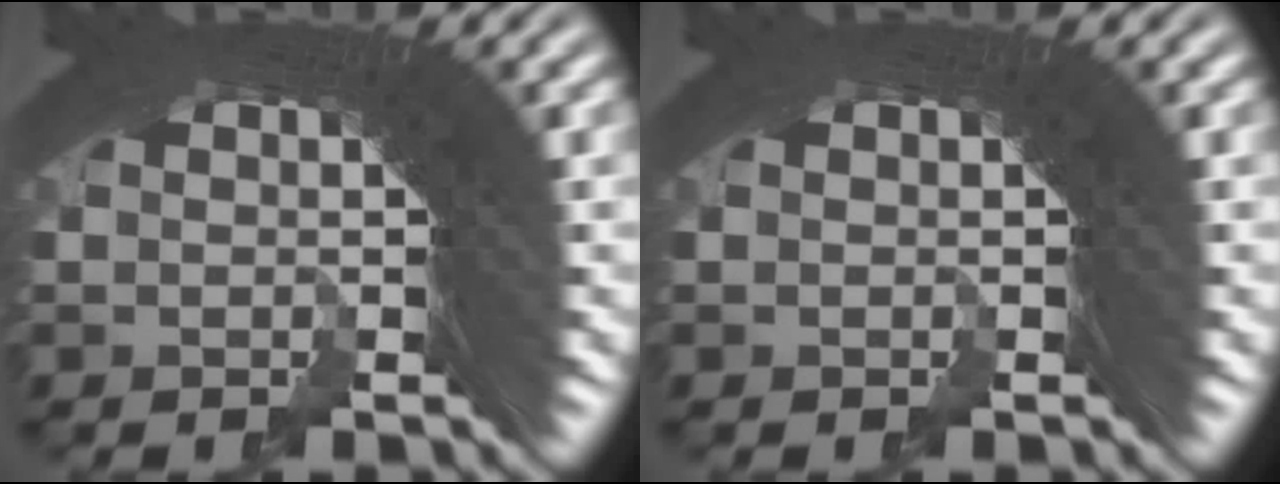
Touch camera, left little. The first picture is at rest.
{"total": 0.0}